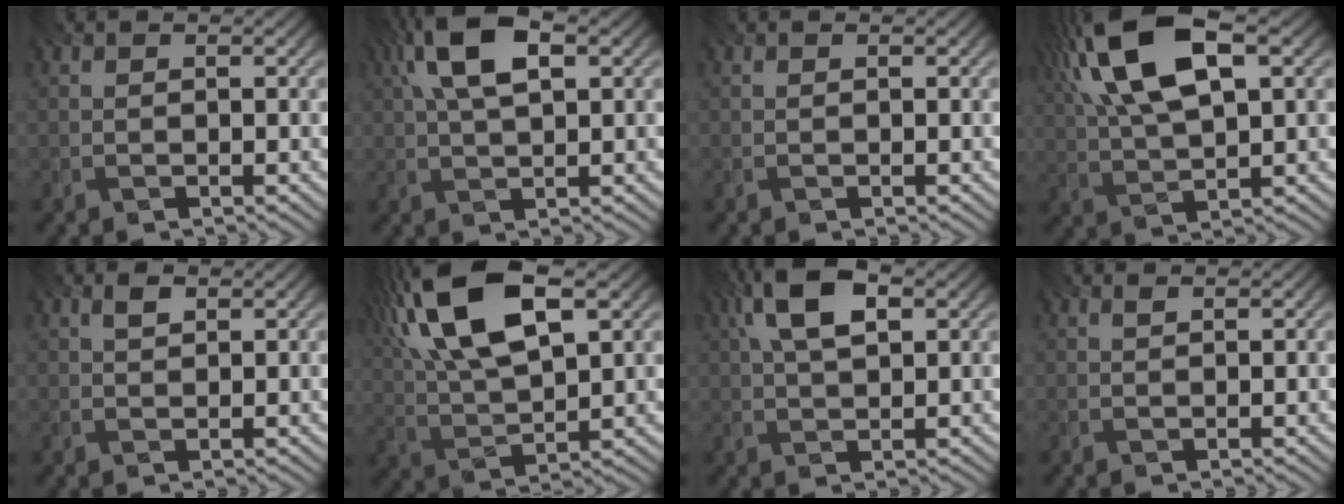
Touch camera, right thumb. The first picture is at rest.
{"total": 9.5, "force": [3.4, 4.0, 7.9], "torque": [-0.168, 0.024, 0.058]}
{"total": 0.0}
{"total": 15.0, "force": [6.3, 6.1, 12.2], "torque": [-0.266, 0.022, 0.113]}
{"total": 1.4, "force": [0.9, 0.7, 1.0], "torque": [-0.021, 0.003, 0.017]}
{"total": 16.5, "force": [7.4, 6.8, 13.1], "torque": [-0.296, 0.029, 0.130]}
{"total": 8.6, "force": [3.2, 3.9, 6.9], "torque": [-0.149, 0.021, 0.054]}
{"total": 0.5, "force": [0.4, 0.1, 0.3], "torque": [-0.006, 0.000, 0.009]}